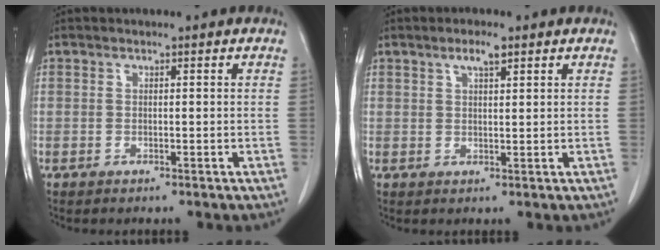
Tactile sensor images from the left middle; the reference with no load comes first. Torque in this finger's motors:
{"motor_torque": [0.49, -0.31, 0.02, 0.03]}